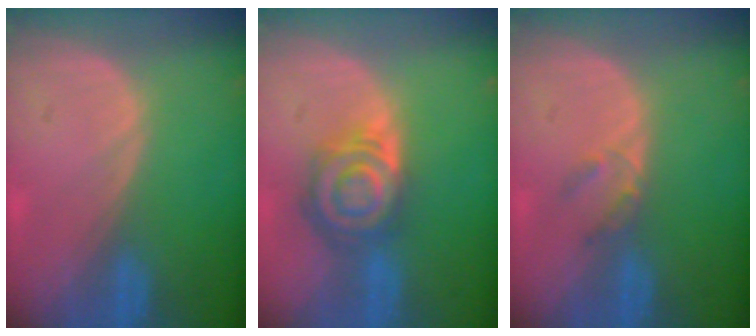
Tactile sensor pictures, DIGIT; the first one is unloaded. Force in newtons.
{"total": 8.2, "press": 7.2, "slide": 3.9}
{"total": 2.3, "press": 2.0, "slide": 1.1}